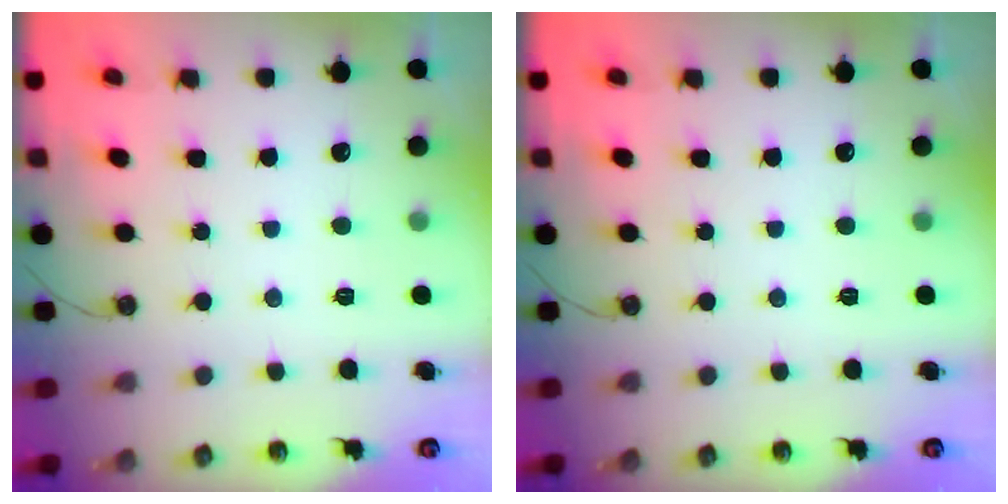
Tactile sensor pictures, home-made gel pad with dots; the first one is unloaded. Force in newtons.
{"total": 0.0}